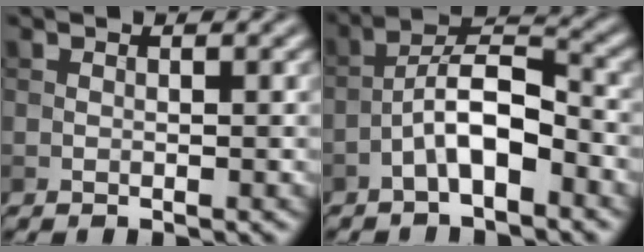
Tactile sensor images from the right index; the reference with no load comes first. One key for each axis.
{"total": 5.4, "fx": -2.5, "fy": 1.9, "fz": 4.4, "tx": -0.078, "ty": 0.019, "tz": -0.049}